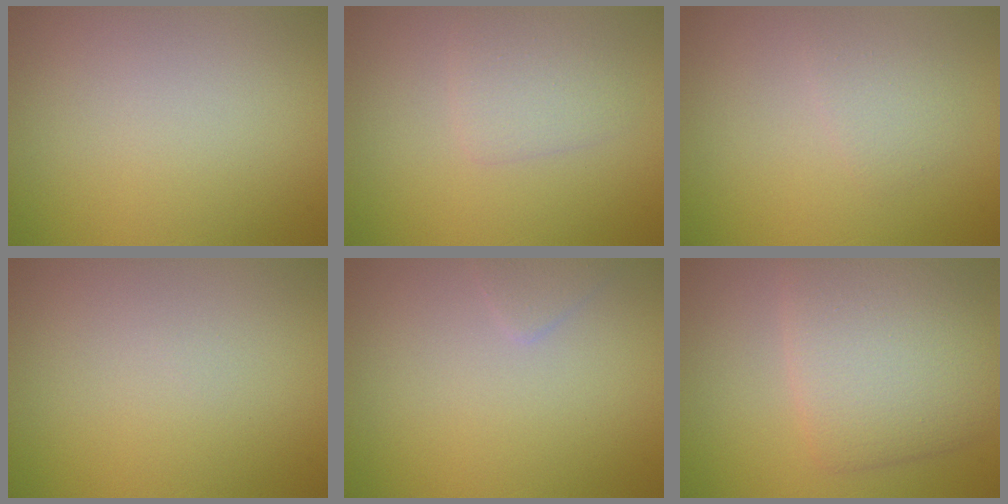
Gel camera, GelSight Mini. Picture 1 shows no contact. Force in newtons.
{"total": 2.0, "press": 2.0, "slide": 0.0}
{"total": 1.4, "press": 1.4, "slide": 0.1}
{"total": 0.0}
{"total": 1.1, "press": 1.1, "slide": 0.1}
{"total": 6.4, "press": 6.4, "slide": 0.2}